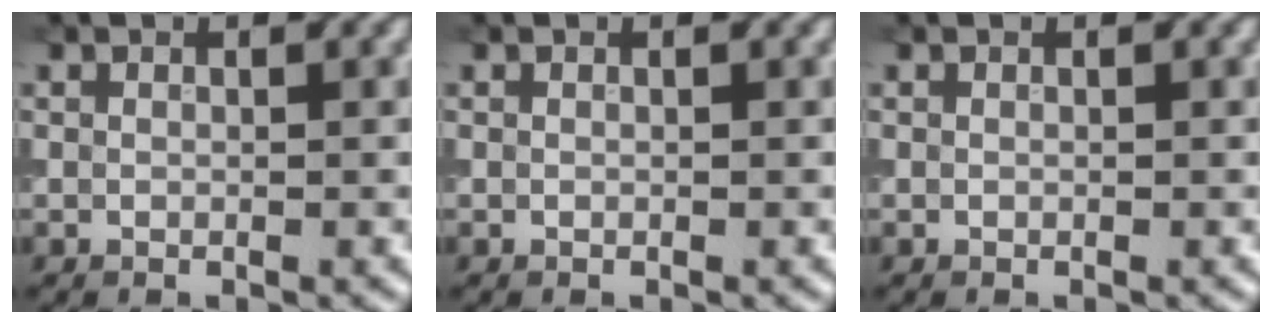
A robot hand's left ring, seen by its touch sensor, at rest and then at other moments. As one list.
[{"total": 0.0}, {"total": 0.0}]